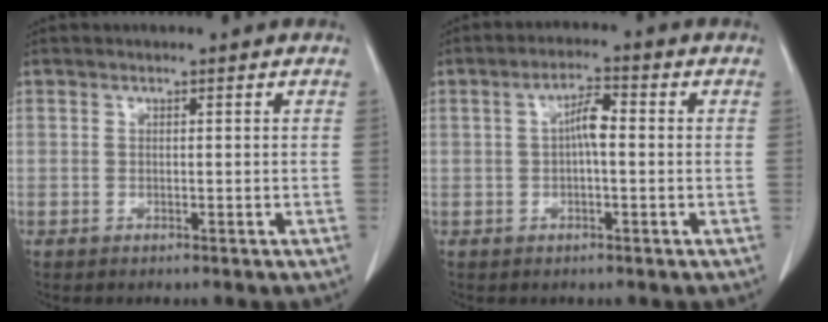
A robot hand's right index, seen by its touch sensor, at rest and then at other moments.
{"total": 3.9, "force": [0.2, 1.0, 3.8], "torque": [-0.067, 0.012, 0.001]}